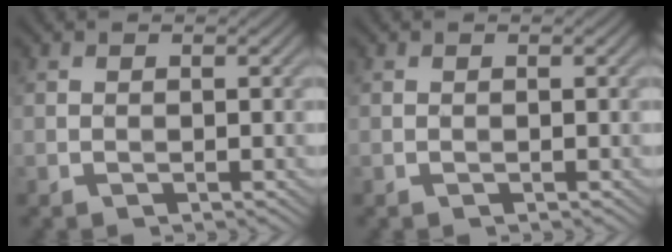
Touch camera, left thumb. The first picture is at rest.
{"total": 0.0}